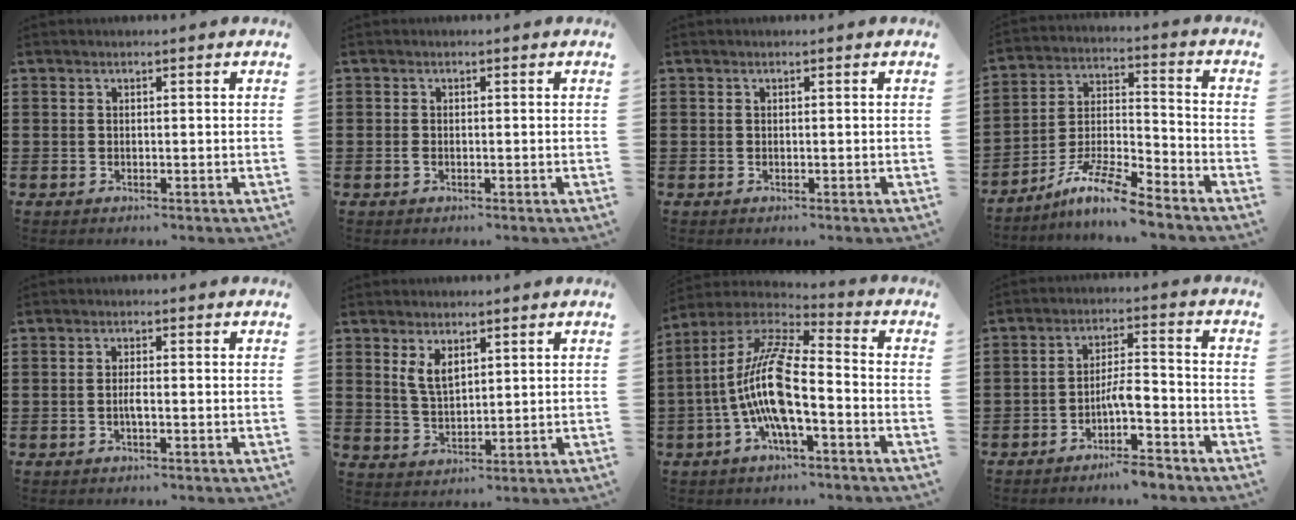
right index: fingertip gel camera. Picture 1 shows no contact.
{"total": 0.7, "force": [-0.3, 0.3, 0.6], "torque": [-0.013, -0.004, -0.004]}
{"total": 0.0}
{"total": 9.6, "force": [-8.1, 1.0, 5.0], "torque": [-0.098, 0.014, -0.159]}
{"total": 1.9, "force": [-0.6, 0.4, 1.8], "torque": [-0.042, 0.000, -0.013]}
{"total": 3.7, "force": [1.9, 1.9, 2.6], "torque": [-0.057, 0.003, 0.035]}
{"total": 12.2, "force": [-3.3, 3.1, 11.4], "torque": [-0.266, -0.022, -0.075]}
{"total": 5.9, "force": [-3.8, 1.5, 4.2], "torque": [-0.081, 0.005, -0.075]}